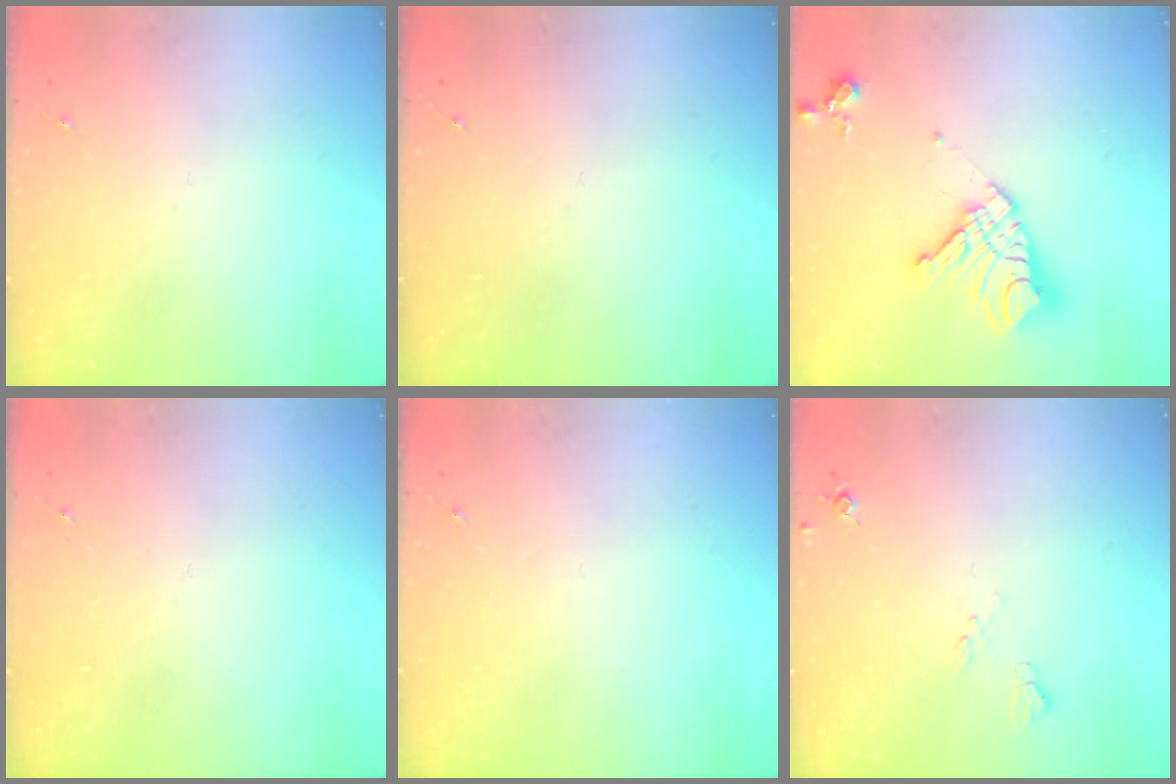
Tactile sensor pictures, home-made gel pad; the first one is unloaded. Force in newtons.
{"total": 0.0}
{"total": 16.4, "press": 16.3, "slide": 2.1}
{"total": 0.0}
{"total": 0.0}
{"total": 6.2, "press": 6.2, "slide": 1.0}